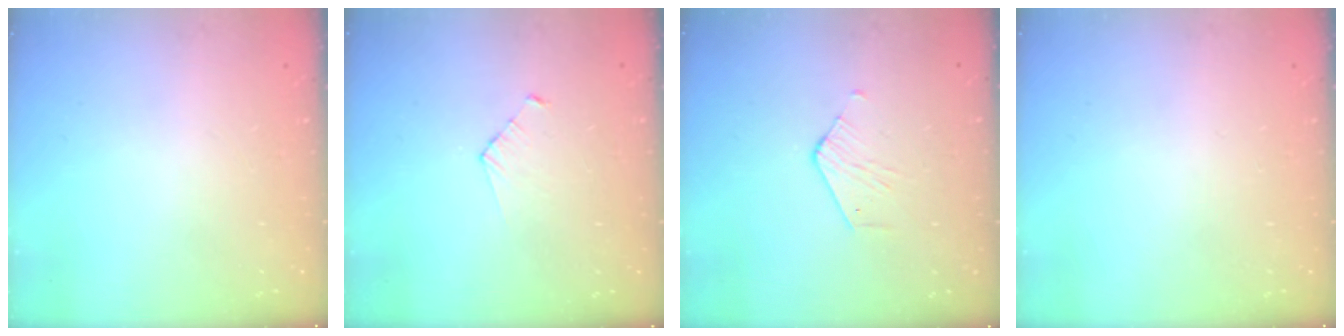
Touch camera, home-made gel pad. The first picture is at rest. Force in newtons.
{"total": 3.2, "press": 3.2, "slide": 0.3}
{"total": 2.5, "press": 2.5, "slide": 0.2}
{"total": 0.0}